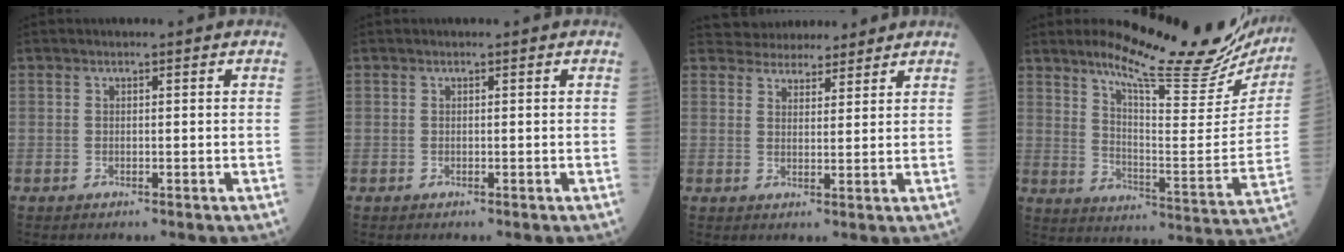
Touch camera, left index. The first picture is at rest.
{"total": 0.0}
{"total": 6.9, "force": [6.4, 2.2, 1.0], "torque": [-0.012, 0.017, 0.093]}
{"total": 22.0, "force": [18.6, 3.2, 11.4], "torque": [-0.168, -0.053, 0.249]}